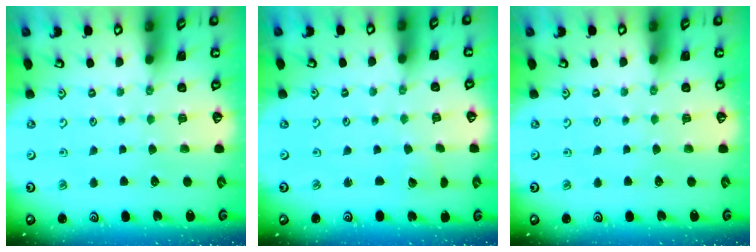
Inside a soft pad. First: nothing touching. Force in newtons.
{"total": 1.6, "press": 1.6, "slide": 0.0}
{"total": 0.0}